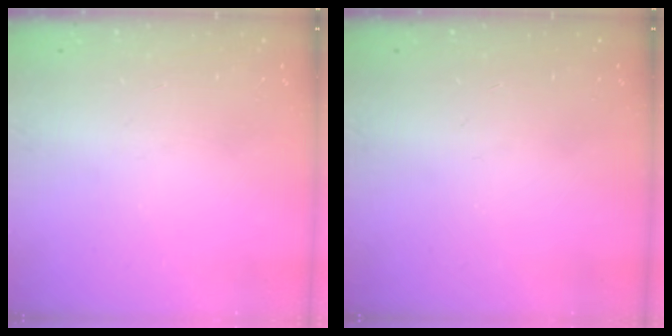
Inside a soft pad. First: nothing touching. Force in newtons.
{"total": 0.0}